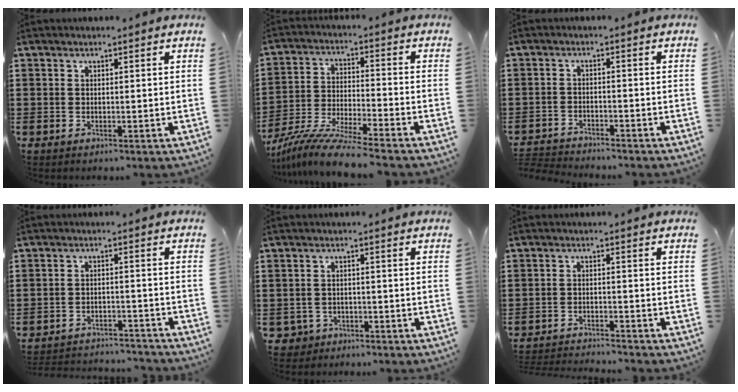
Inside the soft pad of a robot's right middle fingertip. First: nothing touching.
{"total": 8.7, "force": [-8.0, -0.4, 3.4], "torque": [-0.069, -0.004, -0.158]}
{"total": 2.9, "force": [-2.8, 0.1, -0.1], "torque": [-0.005, -0.003, -0.062]}
{"total": 3.4, "force": [-3.4, 0.2, 0.1], "torque": [-0.008, 0.001, -0.072]}
{"total": 2.1, "force": [-1.8, 1.2, 0.1], "torque": [-0.018, -0.004, -0.043]}
{"total": 2.7, "force": [-2.7, -0.1, 0.1], "torque": [-0.007, -0.003, -0.057]}